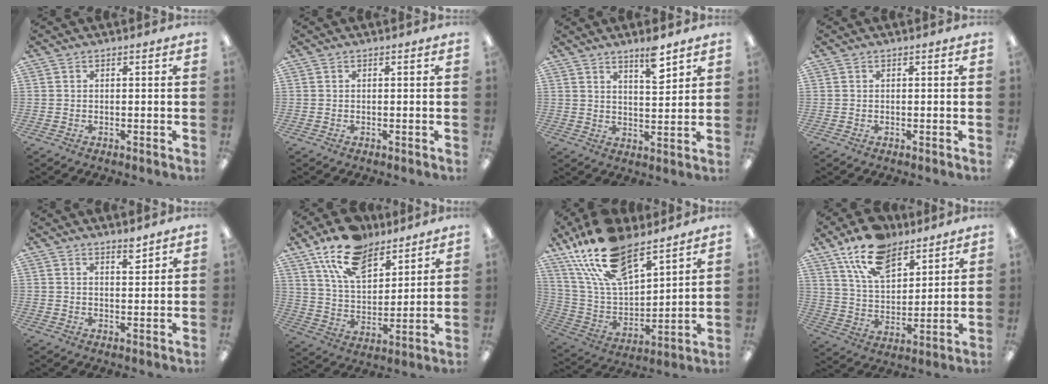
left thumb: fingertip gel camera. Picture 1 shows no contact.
{"total": 0.0}
{"total": 7.0, "force": [5.4, 1.7, 4.0], "torque": [-0.053, -0.037, 0.089]}
{"total": 0.0}
{"total": 3.2, "force": [2.8, 0.8, 1.5], "torque": [-0.010, -0.018, 0.045]}
{"total": 15.5, "force": [10.8, 8.0, 7.8], "torque": [-0.152, -0.043, 0.200]}
{"total": 21.0, "force": [14.9, 8.9, 11.9], "torque": [-0.255, -0.074, 0.266]}
{"total": 14.7, "force": [10.2, 7.5, 7.5], "torque": [-0.142, -0.040, 0.189]}